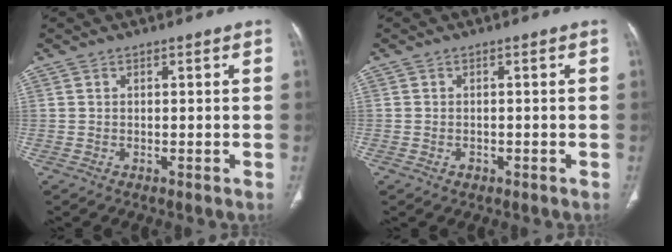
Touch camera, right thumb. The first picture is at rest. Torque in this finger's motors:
{"motor_torque": [-0.37, 0.06, -0.18, 0.18, 0.00]}